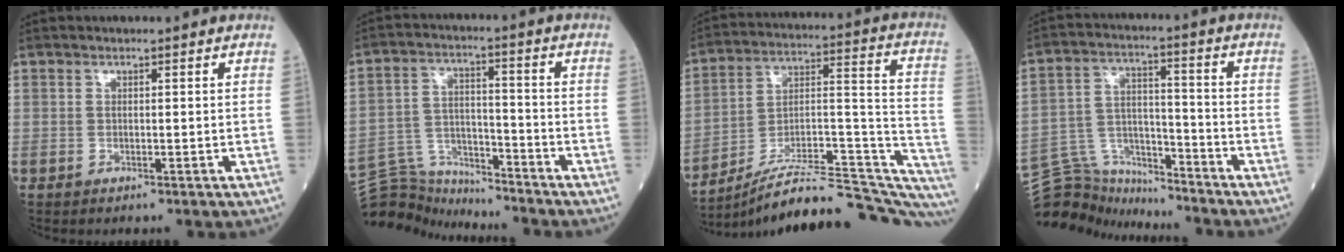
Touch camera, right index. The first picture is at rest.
{"total": 9.3, "force": [-9.2, 0.8, -1.3], "torque": [0.014, 0.040, -0.168]}
{"total": 27.9, "force": [-25.2, 2.2, 11.8], "torque": [-0.106, 0.026, -0.365]}
{"total": 10.5, "force": [-10.3, 1.8, -0.9], "torque": [0.009, 0.052, -0.186]}